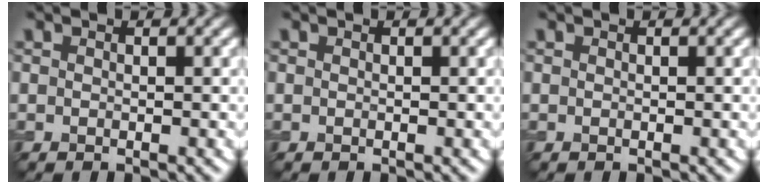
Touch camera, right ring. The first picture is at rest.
{"total": 0.0}
{"total": 0.0}